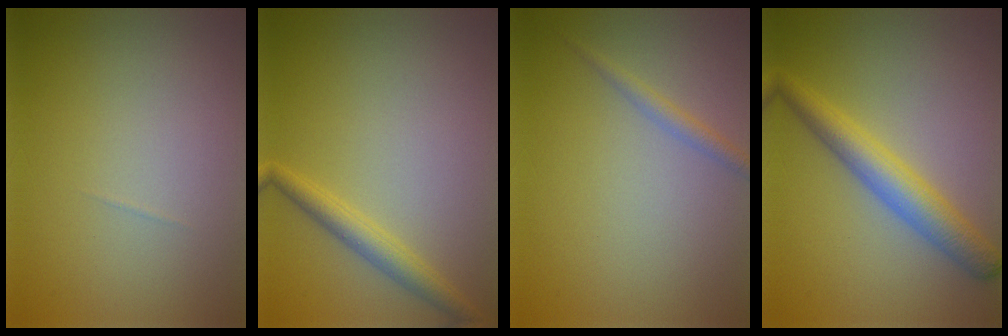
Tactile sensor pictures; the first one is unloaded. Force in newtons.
{"total": 2.3, "press": 2.3, "slide": 0.1}
{"total": 1.3, "press": 1.3, "slide": 0.0}
{"total": 4.2, "press": 4.2, "slide": 0.1}